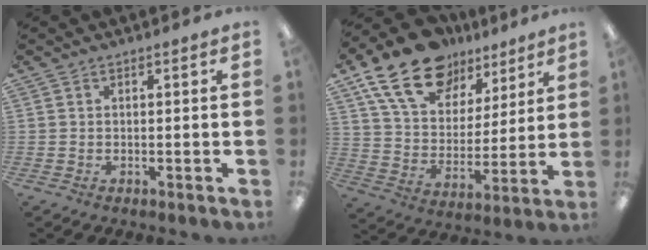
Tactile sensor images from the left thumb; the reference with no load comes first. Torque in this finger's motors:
{"motor_torque": [0.67, 0.40, 1.62, -1.15, 0.32]}